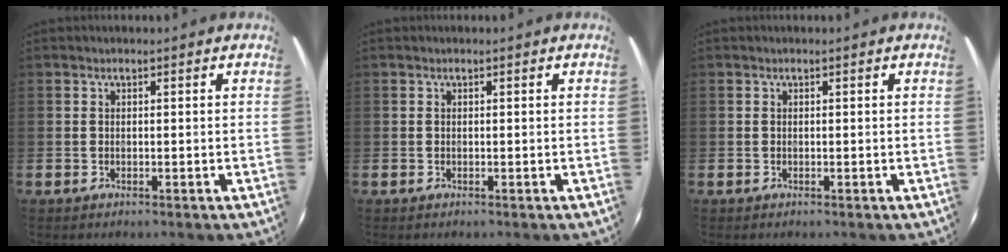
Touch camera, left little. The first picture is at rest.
{"total": 0.0}
{"total": 0.0}